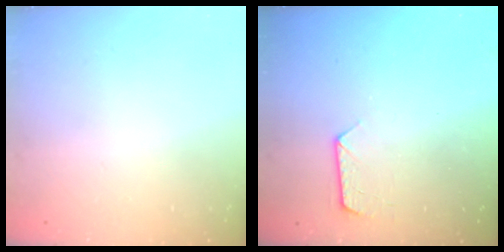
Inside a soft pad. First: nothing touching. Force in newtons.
{"total": 8.1, "press": 8.0, "slide": 0.7}